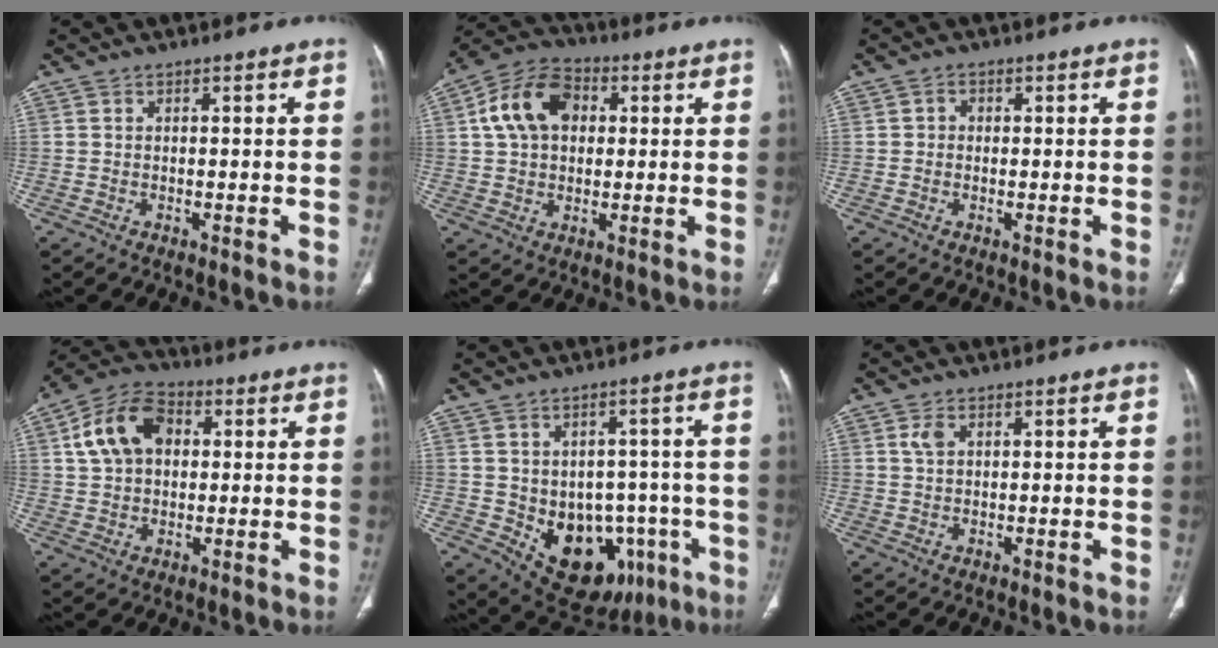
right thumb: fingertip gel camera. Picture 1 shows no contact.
{"total": 12.5, "force": [2.8, 8.9, 8.4], "torque": [-0.136, 0.019, 0.039]}
{"total": 1.3, "force": [0.0, 1.2, 0.5], "torque": [-0.002, 0.004, -0.002]}
{"total": 12.2, "force": [2.8, 8.4, 8.3], "torque": [-0.138, 0.018, 0.043]}
{"total": 16.1, "force": [-5.4, 11.4, 10.0], "torque": [-0.098, 0.023, -0.053]}
{"total": 2.1, "force": [0.9, 1.2, 1.5], "torque": [-0.033, 0.004, 0.022]}